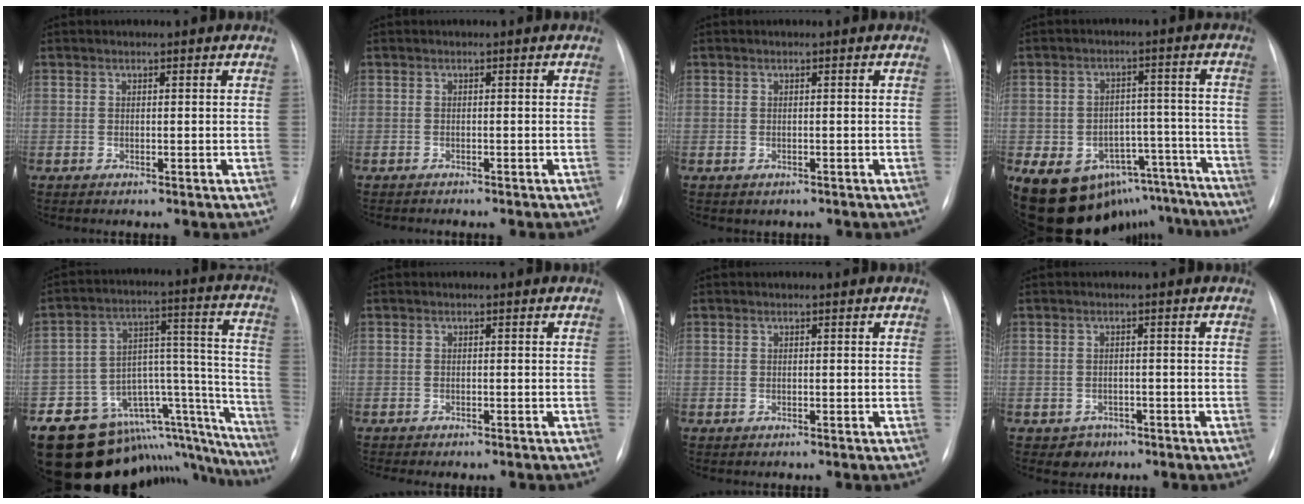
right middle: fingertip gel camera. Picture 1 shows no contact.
{"total": 3.3, "force": [-2.9, 0.6, 1.5], "torque": [-0.021, -0.005, -0.031]}
{"total": 0.7, "force": [-0.4, 0.6, 0.1], "torque": [-0.004, 0.002, -0.001]}
{"total": 17.1, "force": [-12.5, 10.1, 6.0], "torque": [-0.079, 0.054, -0.156]}
{"total": 22.7, "force": [-18.3, 10.2, 8.8], "torque": [-0.050, 0.086, -0.243]}
{"total": 3.4, "force": [-3.0, 0.9, 1.4], "torque": [-0.017, -0.003, -0.033]}
{"total": 0.0}
{"total": 2.5, "force": [-1.4, 2.1, 0.1], "torque": [0.001, 0.009, -0.014]}